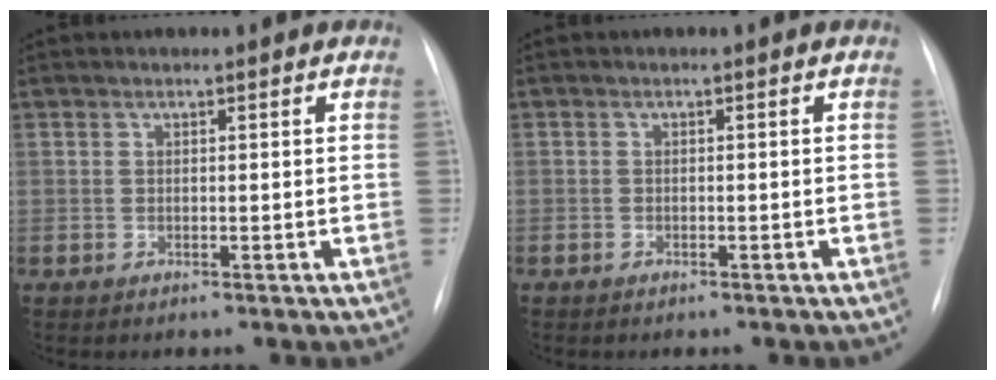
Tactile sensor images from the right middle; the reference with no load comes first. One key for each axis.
{"total": 0.6, "fx": -0.5, "fy": 0.4, "fz": 0.1, "tx": -0.004, "ty": 0.002, "tz": -0.008}